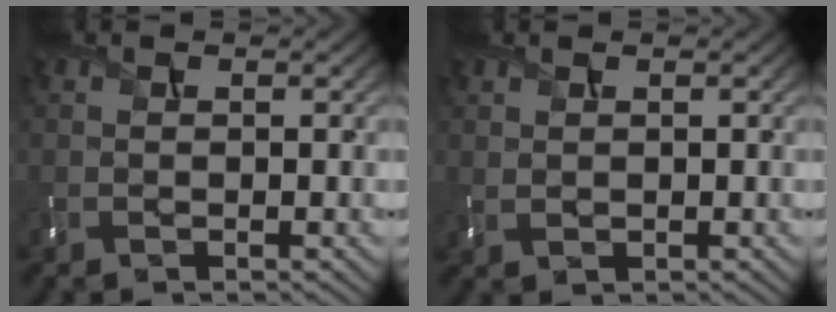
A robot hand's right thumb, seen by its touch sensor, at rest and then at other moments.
{"total": 1.2, "force": [0.8, 0.7, 0.6], "torque": [-0.016, 0.001, 0.020]}